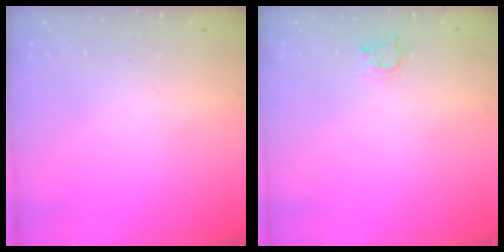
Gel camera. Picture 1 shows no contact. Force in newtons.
{"total": 3.2, "press": 3.2, "slide": 0.3}